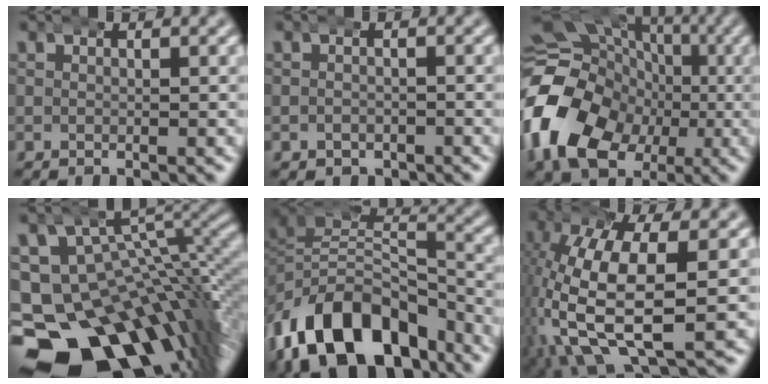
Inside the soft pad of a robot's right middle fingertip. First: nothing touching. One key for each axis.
{"total": 1.5, "fx": -0.8, "fy": 1.3, "fz": 0.3, "tx": -0.005, "ty": -0.007, "tz": -0.009}
{"total": 15.9, "fx": -2.3, "fy": 13.6, "fz": 8.0, "tx": -0.155, "ty": -0.027, "tz": -0.044}
{"total": 24.9, "fx": -10.0, "fy": 17.8, "fz": 14.3, "tx": -0.249, "ty": -0.088, "tz": -0.139}
{"total": 15.0, "fx": -7.1, "fy": 10.1, "fz": 8.6, "tx": -0.168, "ty": -0.047, "tz": -0.096}
{"total": 10.6, "fx": -1.1, "fy": 6.1, "fz": 8.6, "tx": -0.202, "ty": -0.045, "tz": 0.005}